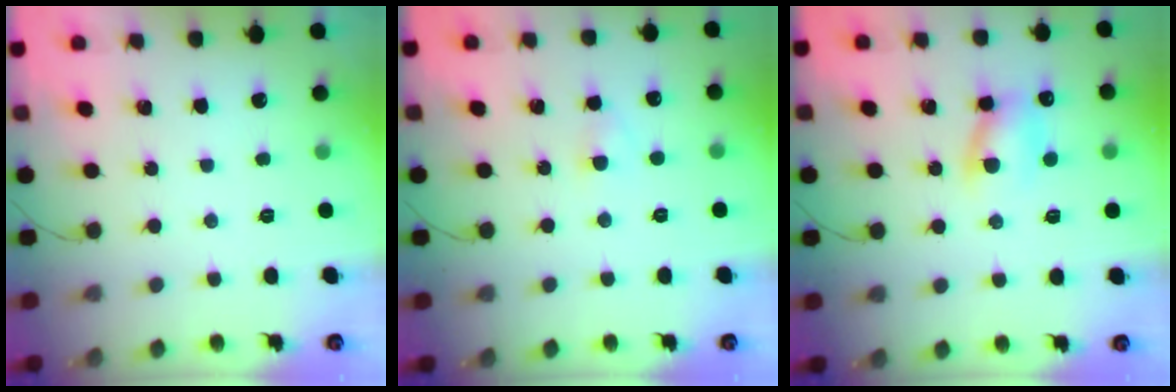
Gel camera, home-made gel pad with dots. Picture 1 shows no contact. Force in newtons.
{"total": 2.1, "press": 1.9, "slide": 0.9}
{"total": 7.6, "press": 7.4, "slide": 1.3}